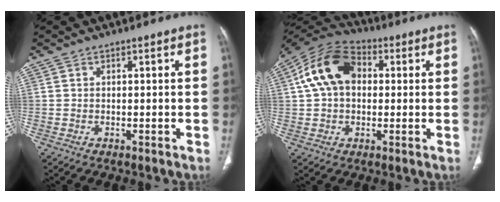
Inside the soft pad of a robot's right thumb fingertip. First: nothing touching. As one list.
[{"total": 13.8, "force": [2.4, 9.6, 9.6], "torque": [-0.166, 0.028, 0.030]}]